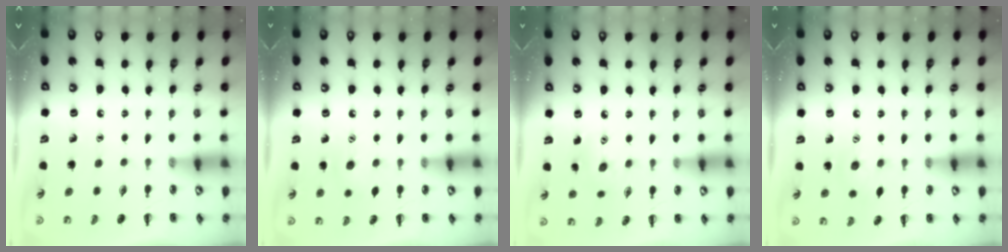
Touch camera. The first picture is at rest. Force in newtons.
{"total": 6.8, "press": 6.6, "slide": 1.6}
{"total": 4.6, "press": 4.4, "slide": 1.2}
{"total": 6.9, "press": 6.7, "slide": 1.7}